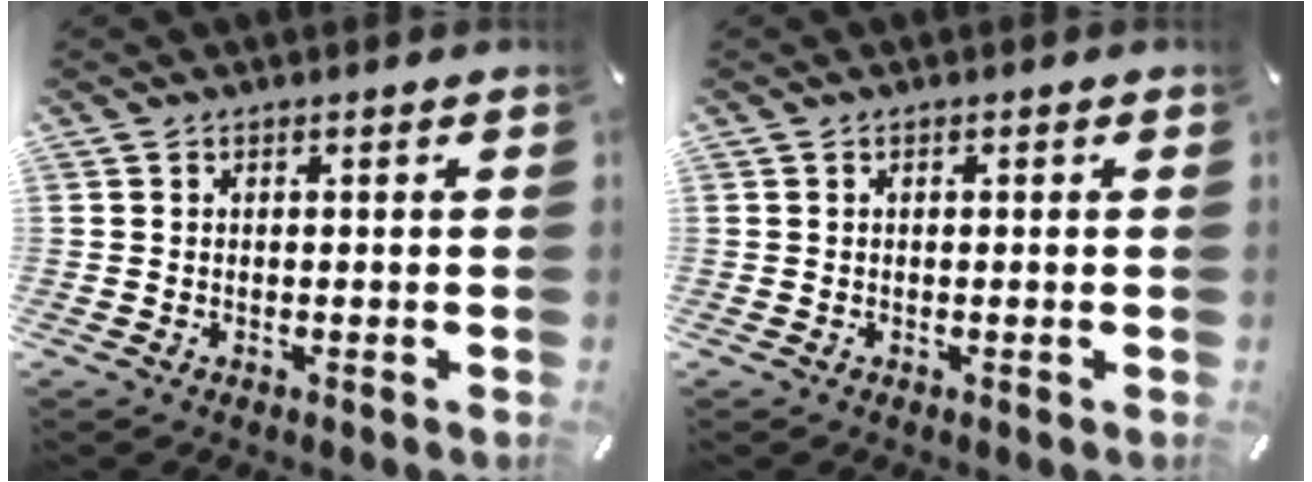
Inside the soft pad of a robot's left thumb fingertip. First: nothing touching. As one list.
[{"total": 0.0}]